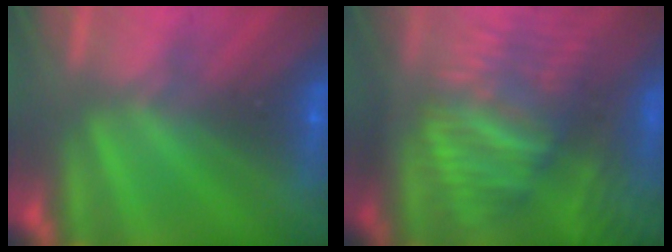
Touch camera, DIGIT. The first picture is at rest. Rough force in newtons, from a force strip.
{"total": 6.5}